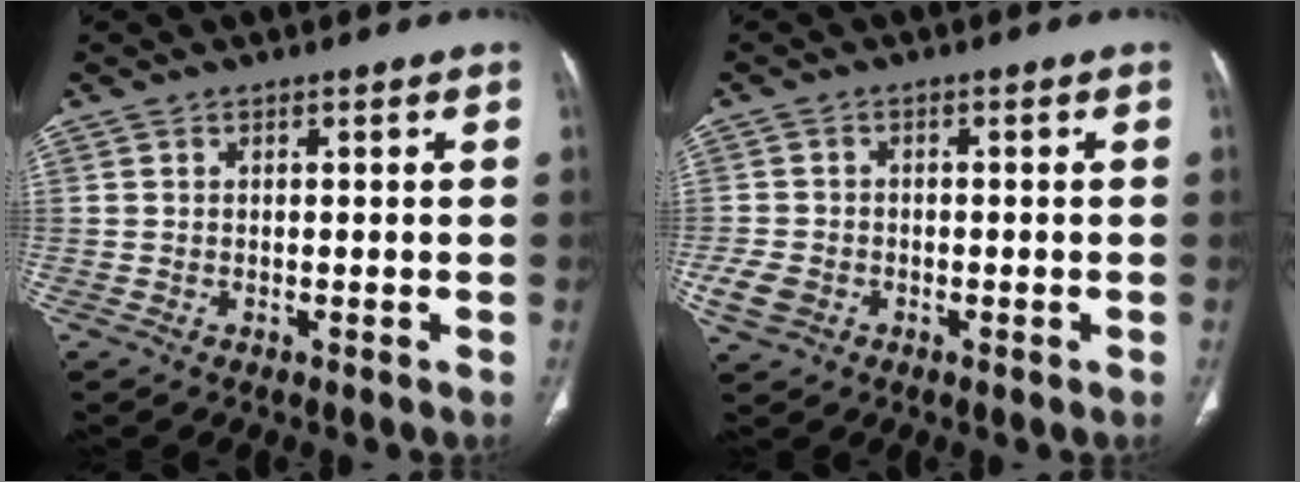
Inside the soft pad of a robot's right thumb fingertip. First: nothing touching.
{"total": 4.3, "force": [-1.5, 3.4, 2.1], "torque": [-0.042, 0.010, -0.024]}